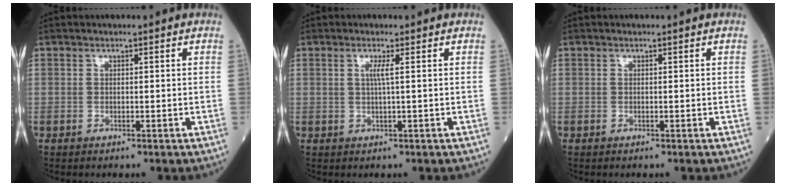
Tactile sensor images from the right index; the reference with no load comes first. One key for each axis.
{"total": 1.6, "fx": 0.4, "fy": -0.4, "fz": 1.5, "tx": -0.034, "ty": -0.002, "tz": 0.006}
{"total": 0.0}